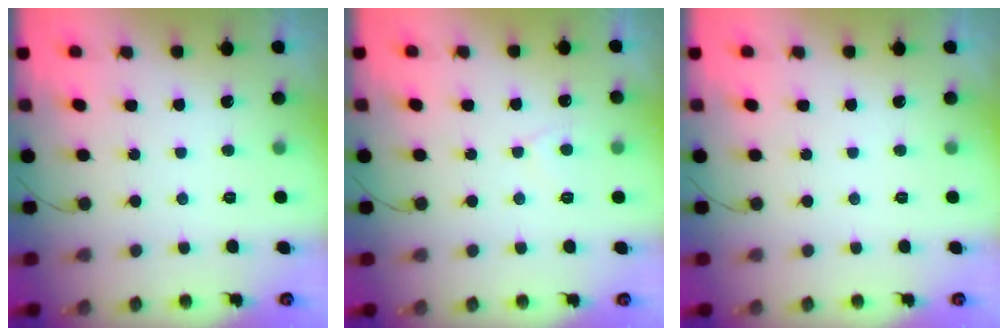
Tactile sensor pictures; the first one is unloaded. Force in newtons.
{"total": 3.7, "press": 3.7, "slide": 0.4}
{"total": 0.0}